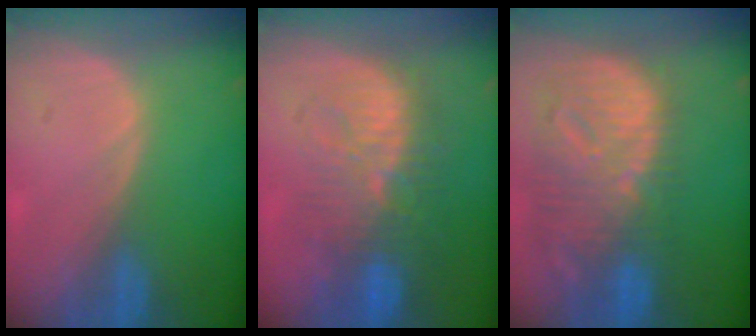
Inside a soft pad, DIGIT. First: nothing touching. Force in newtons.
{"total": 10.4, "press": 9.6, "slide": 3.8}
{"total": 12.7, "press": 10.9, "slide": 6.4}